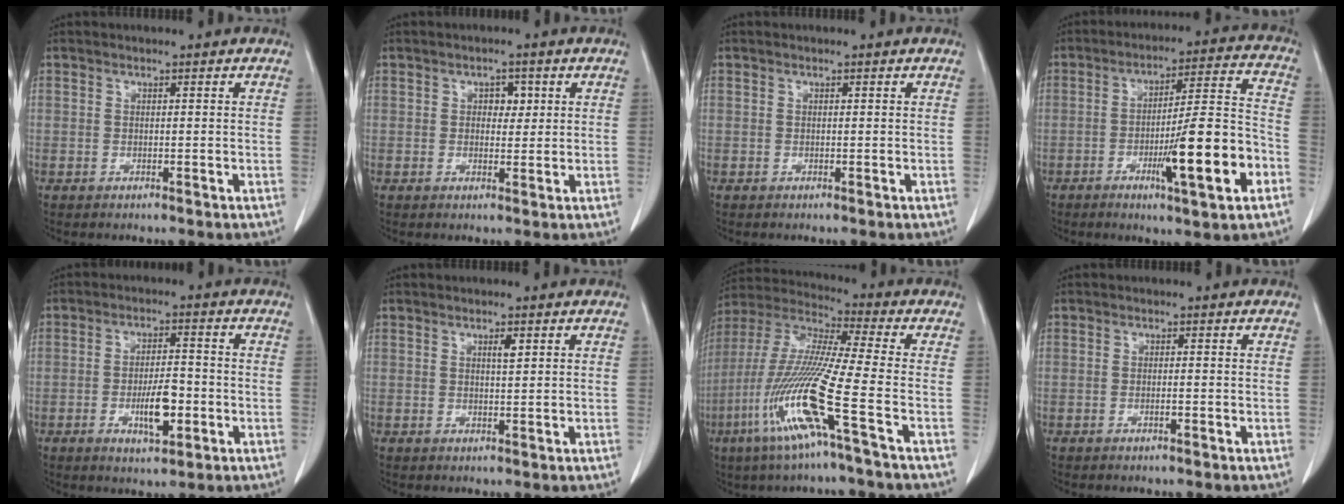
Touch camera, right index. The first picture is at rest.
{"total": 2.4, "force": [0.7, 1.6, 1.7], "torque": [-0.021, 0.003, 0.008]}
{"total": 0.0}
{"total": 15.0, "force": [-5.6, 0.8, 13.9], "torque": [-0.218, -0.001, -0.082]}
{"total": 6.4, "force": [-2.0, 2.0, 5.8], "torque": [-0.103, -0.001, -0.028]}
{"total": 1.3, "force": [0.6, 0.2, 1.2], "torque": [-0.023, -0.002, 0.009]}
{"total": 16.2, "force": [-6.6, -1.0, 14.8], "torque": [-0.317, -0.024, -0.134]}
{"total": 0.6, "force": [-0.3, 0.0, 0.5], "torque": [-0.012, 0.001, -0.004]}